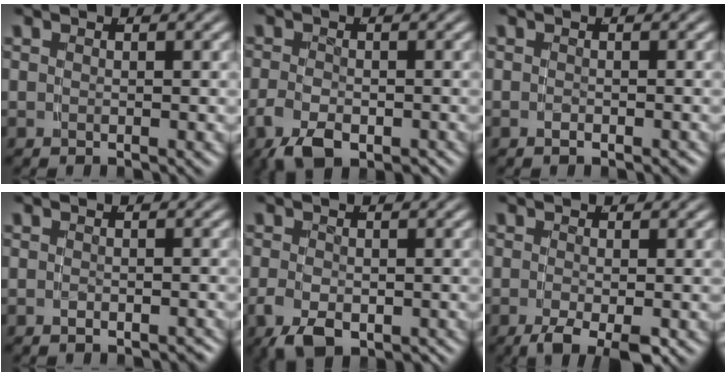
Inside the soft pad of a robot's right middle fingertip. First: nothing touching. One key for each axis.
{"total": 4.5, "fx": -2.6, "fy": 2.3, "fz": 2.9, "tx": -0.061, "ty": -0.028, "tz": -0.029}
{"total": 0.9, "fx": -0.9, "fy": -0.2, "fz": 0.2, "tx": -0.006, "ty": -0.006, "tz": -0.009}
{"total": 1.4, "fx": -1.3, "fy": -0.1, "fz": 0.3, "tx": -0.006, "ty": -0.005, "tz": -0.016}
{"total": 4.8, "fx": -2.4, "fy": 2.7, "fz": 3.1, "tx": -0.068, "ty": -0.036, "tz": -0.021}
{"total": 5.1, "fx": -3.4, "fy": 1.6, "fz": 3.5, "tx": -0.072, "ty": -0.033, "tz": -0.035}